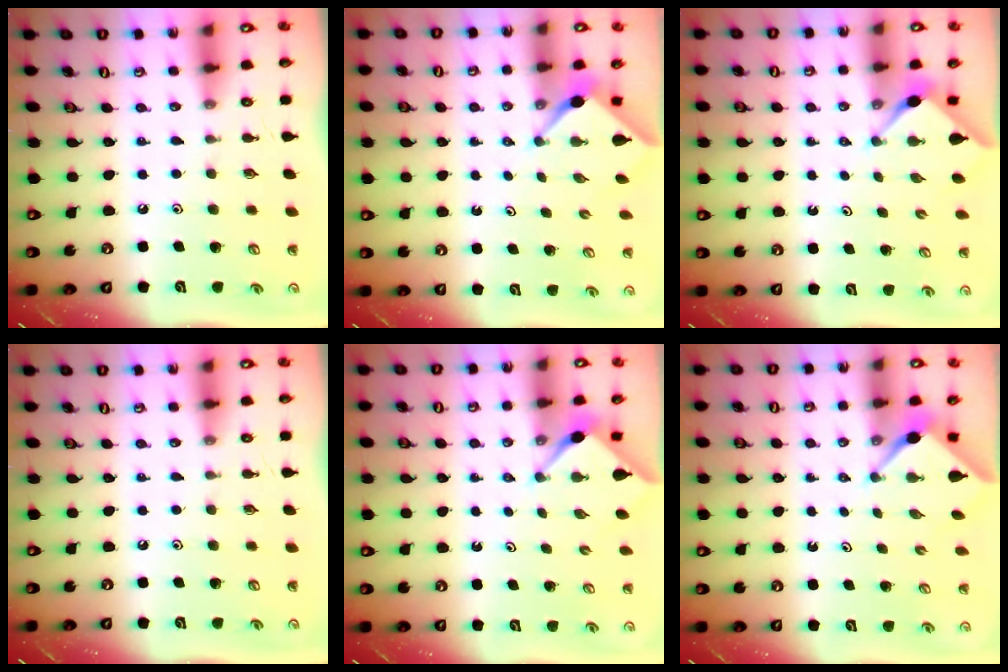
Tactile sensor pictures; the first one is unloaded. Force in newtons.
{"total": 2.3, "press": 2.3, "slide": 0.2}
{"total": 2.9, "press": 2.9, "slide": 0.3}
{"total": 0.0}
{"total": 2.9, "press": 2.9, "slide": 0.3}
{"total": 2.4, "press": 2.4, "slide": 0.3}